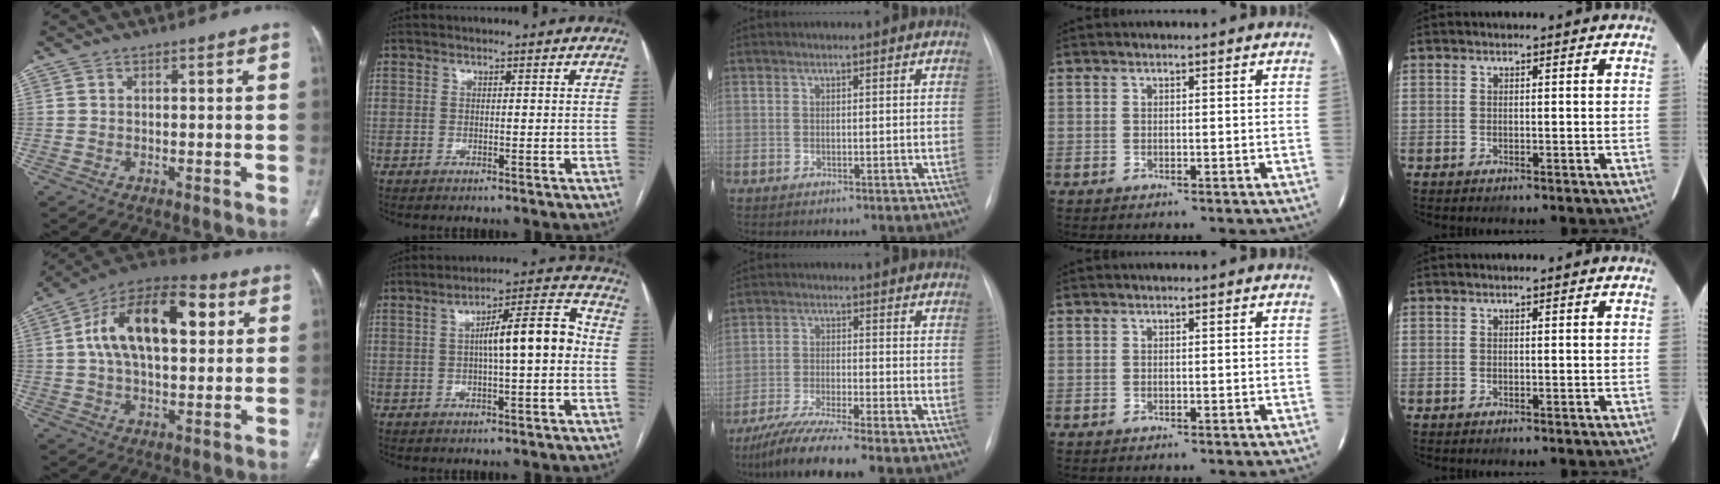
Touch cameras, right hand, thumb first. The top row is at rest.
{"thumb": {"total": 20.5, "force": [4.8, 10.8, 16.8], "torque": [-0.257, 0.021, 0.068]}, "index": {"total": 9.9, "force": [0.0, 1.5, 9.7], "torque": [-0.151, 0.030, -0.002]}, "middle": {"total": 9.3, "force": [-7.4, -0.2, 5.7], "torque": [-0.099, -0.030, -0.127]}}